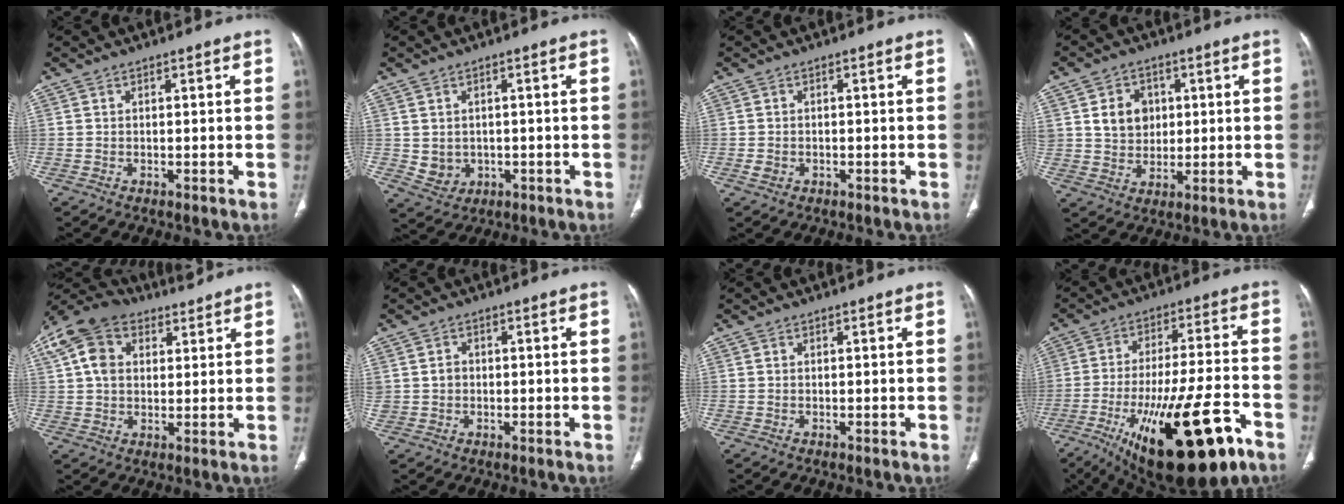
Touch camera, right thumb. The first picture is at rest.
{"total": 4.2, "force": [-0.3, 3.7, 2.0], "torque": [-0.021, 0.002, 0.009]}
{"total": 1.6, "force": [-0.6, 1.2, 0.8], "torque": [-0.015, 0.004, -0.009]}
{"total": 8.0, "force": [2.0, 6.7, 3.9], "torque": [-0.030, -0.008, 0.042]}
{"total": 12.5, "force": [5.6, 8.3, 7.4], "torque": [-0.141, 0.019, 0.101]}
{"total": 2.4, "force": [0.2, 2.1, 1.1], "torque": [-0.013, 0.005, 0.007]}
{"total": 0.0}
{"total": 26.0, "force": [-12.8, 8.2, 21.1], "torque": [-0.327, 0.037, -0.192]}